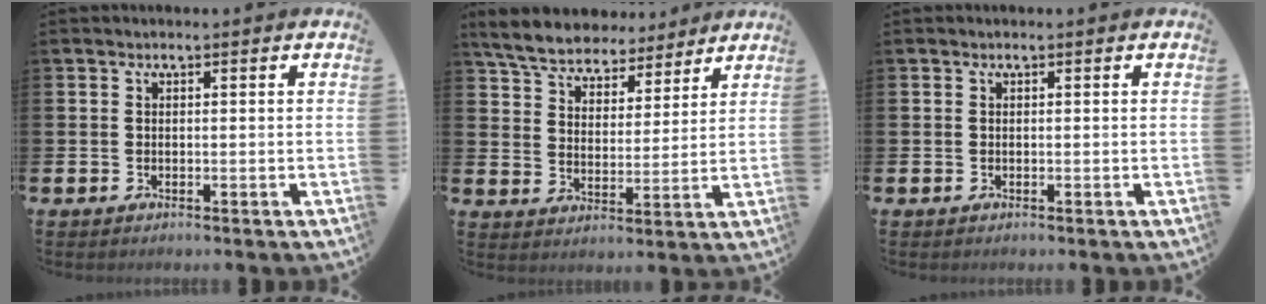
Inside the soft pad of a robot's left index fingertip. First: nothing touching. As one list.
[{"total": 6.9, "force": [6.6, 2.0, 1.1], "torque": [-0.059, -0.037, 0.119]}, {"total": 0.0}]